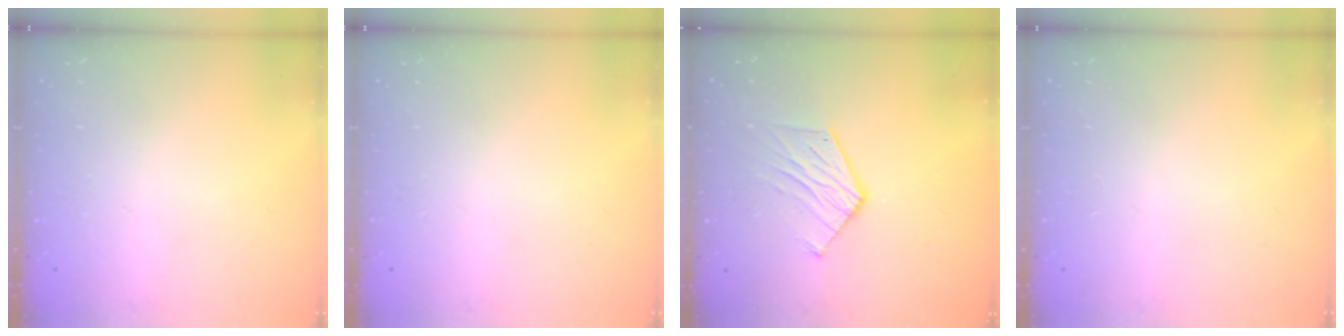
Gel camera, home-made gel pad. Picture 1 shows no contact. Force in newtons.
{"total": 0.0}
{"total": 9.7, "press": 9.7, "slide": 0.8}
{"total": 0.0}